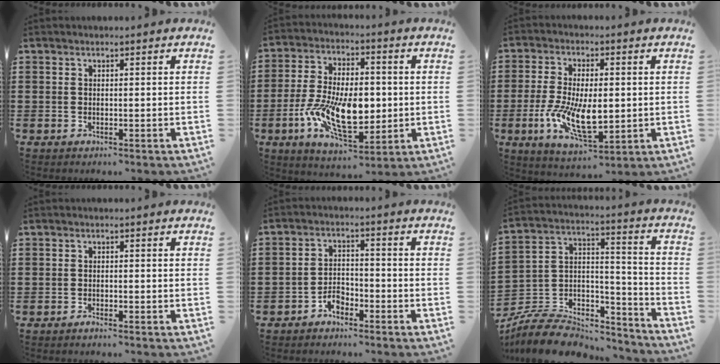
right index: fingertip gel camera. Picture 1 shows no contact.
{"total": 13.4, "force": [-2.2, 7.2, 11.1], "torque": [-0.217, -0.005, -0.038]}
{"total": 10.2, "force": [-1.2, 4.7, 9.0], "torque": [-0.195, -0.005, -0.022]}
{"total": 1.0, "force": [-0.9, -0.1, 0.3], "torque": [-0.009, -0.005, -0.018]}
{"total": 3.3, "force": [-2.6, 1.6, 1.1], "torque": [-0.026, 0.009, -0.054]}
{"total": 9.2, "force": [-7.7, 4.2, 2.9], "torque": [-0.068, 0.014, -0.147]}